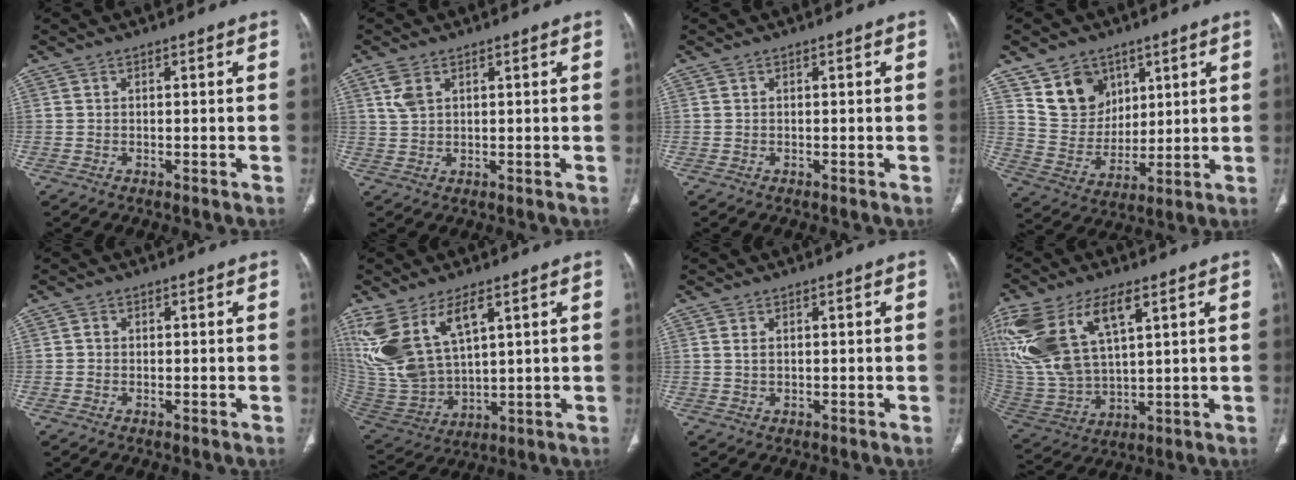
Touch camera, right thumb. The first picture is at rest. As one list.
[{"total": 3.5, "force": [1.8, 1.9, 2.3], "torque": [-0.051, 0.003, 0.046]}, {"total": 0.0}, {"total": 11.2, "force": [6.3, 8.5, 3.7], "torque": [-0.033, -0.043, 0.132]}, {"total": 0.9, "force": [0.0, 0.9, 0.3], "torque": [-0.002, 0.003, -0.001]}, {"total": 16.9, "force": [7.8, 8.3, 12.5], "torque": [-0.262, -0.031, 0.178]}, {"total": 1.2, "force": [0.5, 0.7, 0.9], "torque": [-0.021, 0.002, 0.014]}, {"total": 21.9, "force": [9.4, 10.6, 16.8], "torque": [-0.376, -0.018, 0.194]}]